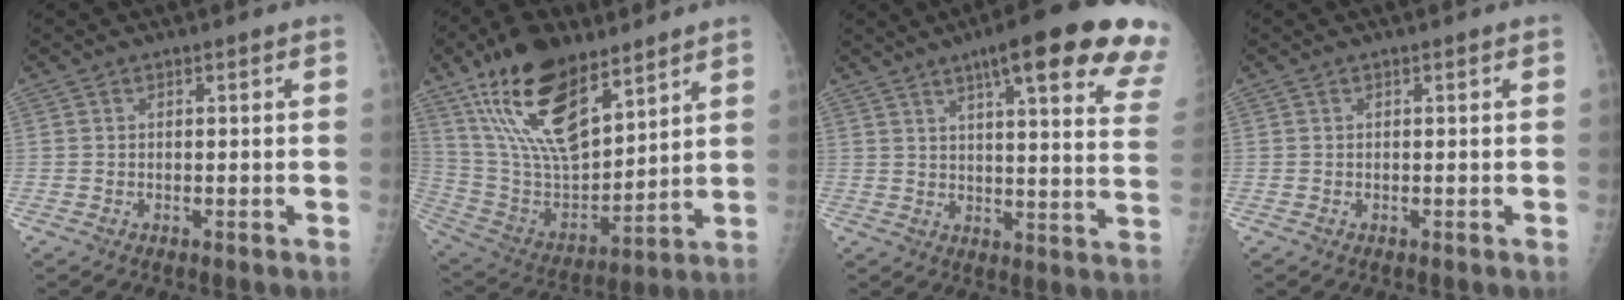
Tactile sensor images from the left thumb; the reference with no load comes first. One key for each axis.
{"total": 21.8, "fx": 13.2, "fy": 9.7, "fz": 14.4, "tx": -0.238, "ty": -0.057, "tz": 0.254}
{"total": 22.7, "fx": 14.5, "fy": 3.6, "fz": 17.1, "tx": -0.208, "ty": -0.045, "tz": 0.171}
{"total": 0.0}